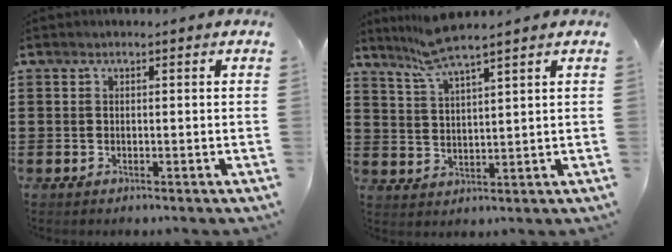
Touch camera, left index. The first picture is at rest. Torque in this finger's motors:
{"motor_torque": [1.82, -0.04, 0.27, 0.11]}